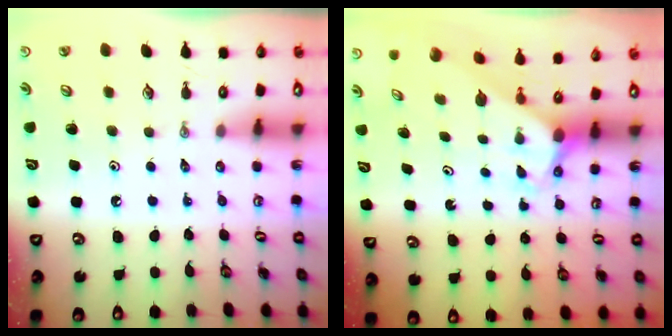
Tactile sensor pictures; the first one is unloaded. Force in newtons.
{"total": 2.8, "press": 2.8, "slide": 0.2}